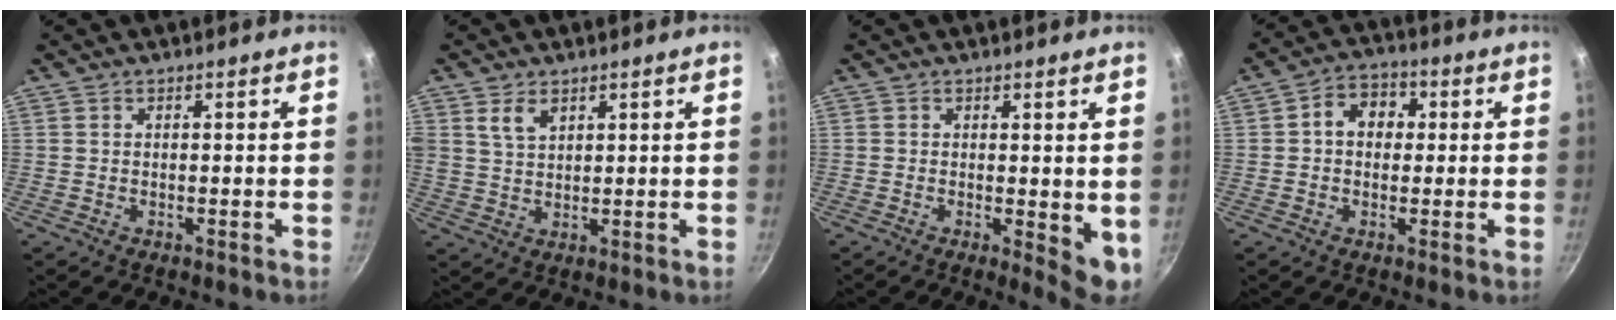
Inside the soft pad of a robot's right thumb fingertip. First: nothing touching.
{"total": 4.5, "force": [2.4, 2.8, 2.7], "torque": [-0.044, -0.010, 0.048]}
{"total": 5.6, "force": [0.1, 2.3, 5.0], "torque": [-0.057, -0.010, 0.003]}
{"total": 7.1, "force": [0.9, 5.7, 4.2], "torque": [-0.032, 0.013, 0.000]}